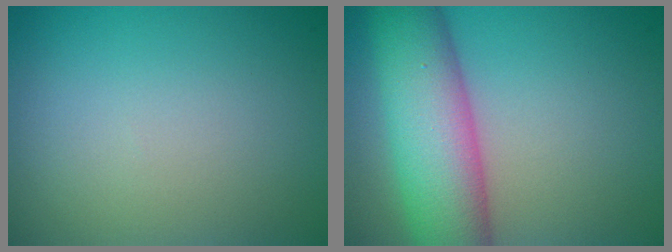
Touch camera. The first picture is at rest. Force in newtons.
{"total": 9.5, "press": 9.5, "slide": 0.4}